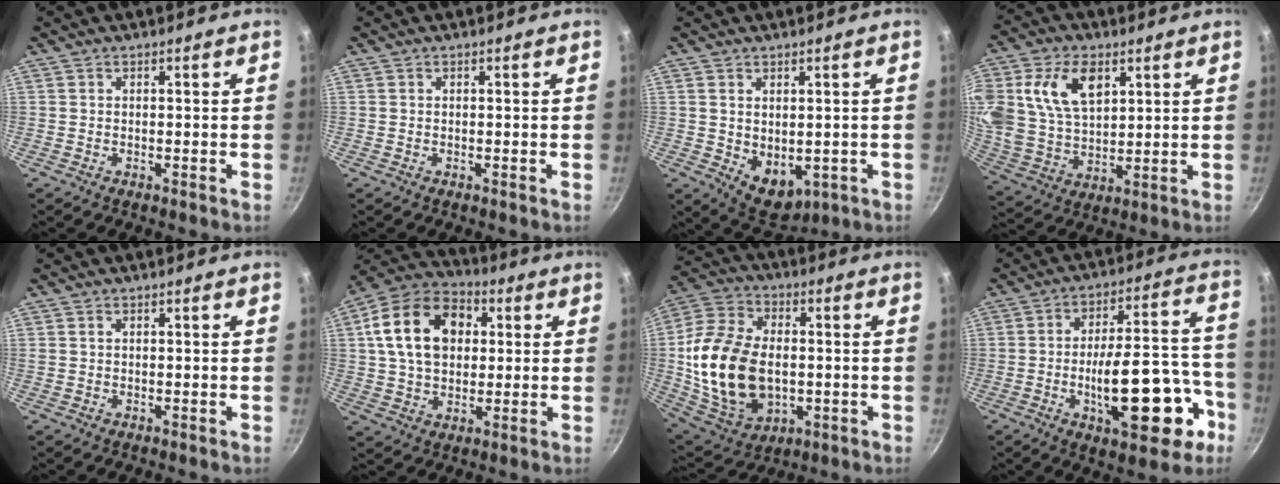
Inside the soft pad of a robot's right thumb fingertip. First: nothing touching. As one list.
[{"total": 0.0}, {"total": 7.1, "force": [0.0, 4.9, 5.1], "torque": [-0.057, -0.016, 0.019]}, {"total": 16.3, "force": [5.7, 10.6, 11.0], "torque": [-0.196, -0.012, 0.112]}, {"total": 0.7, "force": [0.3, 0.5, 0.4], "torque": [-0.006, 0.003, 0.006]}, {"total": 18.0, "force": [3.9, 12.8, 12.1], "torque": [-0.184, 0.020, 0.055]}, {"total": 22.2, "force": [-1.2, 14.9, 16.4], "torque": [-0.304, 0.010, -0.012]}, {"total": 20.9, "force": [-7.3, 8.8, 17.5], "torque": [-0.218, 0.053, -0.096]}]